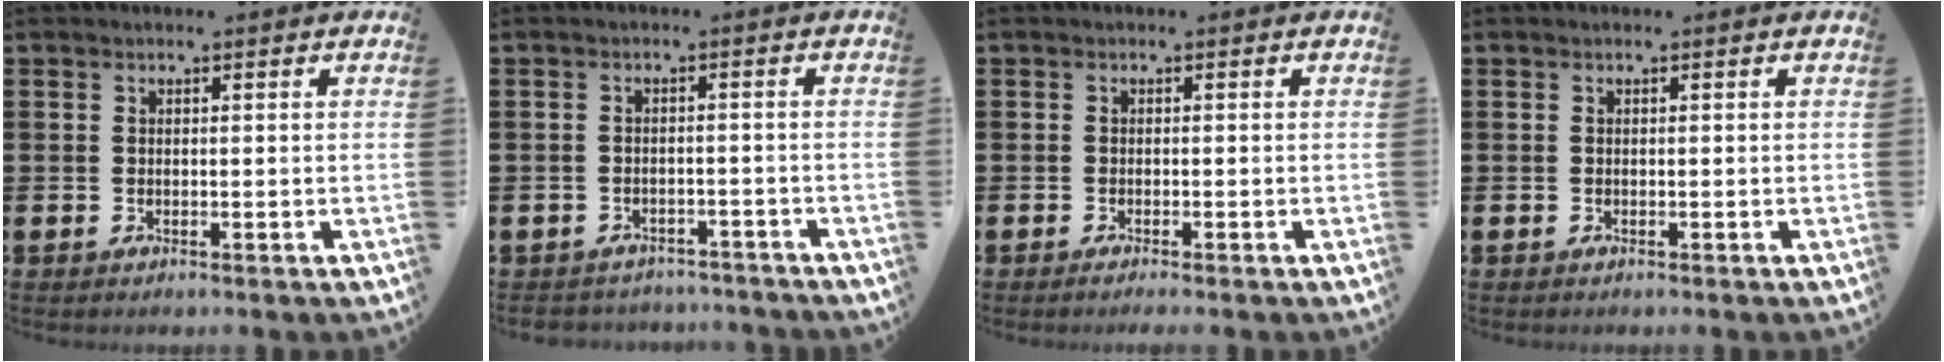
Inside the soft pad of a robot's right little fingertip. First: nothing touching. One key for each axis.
{"total": 1.7, "fx": -1.7, "fy": 0.3, "fz": -0.2, "tx": -0.004, "ty": 0.001, "tz": -0.039}
{"total": 0.6, "fx": -0.4, "fy": 0.0, "fz": 0.4, "tx": -0.006, "ty": -0.003, "tz": -0.007}
{"total": 0.0}